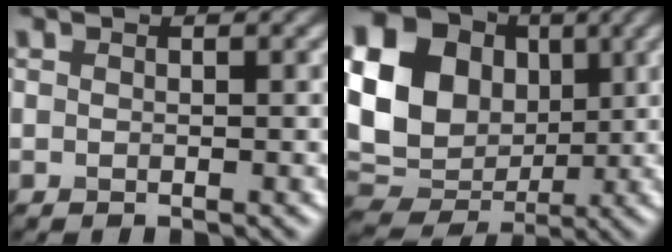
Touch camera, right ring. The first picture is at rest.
{"total": 20.1, "force": [4.0, 17.2, 9.7], "torque": [-0.225, 0.035, 0.040]}